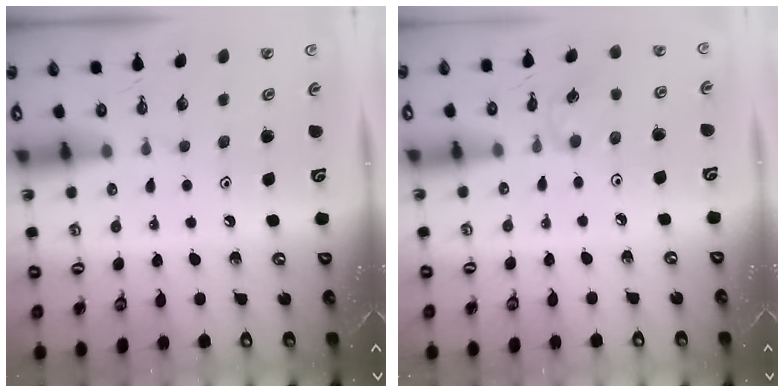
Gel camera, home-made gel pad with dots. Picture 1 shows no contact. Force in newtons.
{"total": 2.6, "press": 2.6, "slide": 0.4}